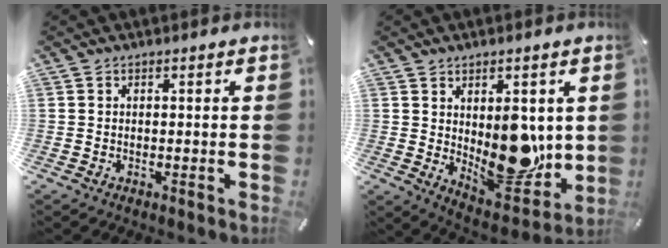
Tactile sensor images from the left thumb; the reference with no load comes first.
{"total": 13.9, "force": [1.1, 8.8, 10.7], "torque": [-0.118, -0.034, 0.035]}